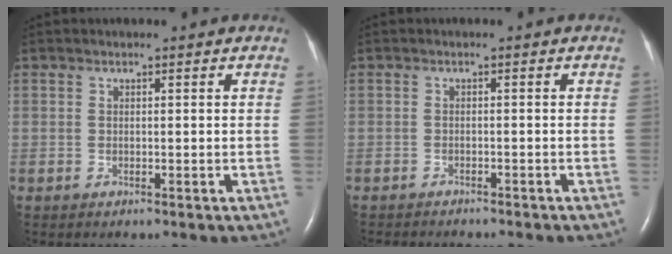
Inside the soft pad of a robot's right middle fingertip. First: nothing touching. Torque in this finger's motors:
{"motor_torque": [0.20, -0.22, -0.04, 0.03]}